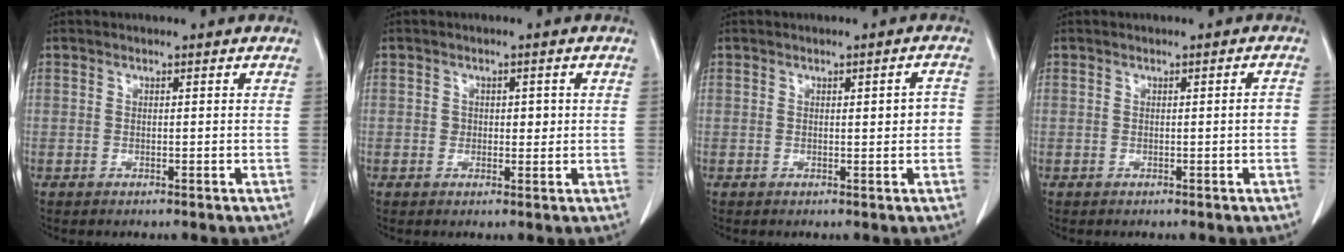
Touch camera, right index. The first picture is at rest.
{"total": 2.4, "force": [0.3, 1.8, 1.6], "torque": [-0.021, 0.005, 0.006]}
{"total": 2.7, "force": [0.1, 0.9, 2.5], "torque": [-0.028, 0.005, 0.003]}
{"total": 1.4, "force": [-0.1, 0.2, 1.4], "torque": [-0.018, 0.001, 0.001]}